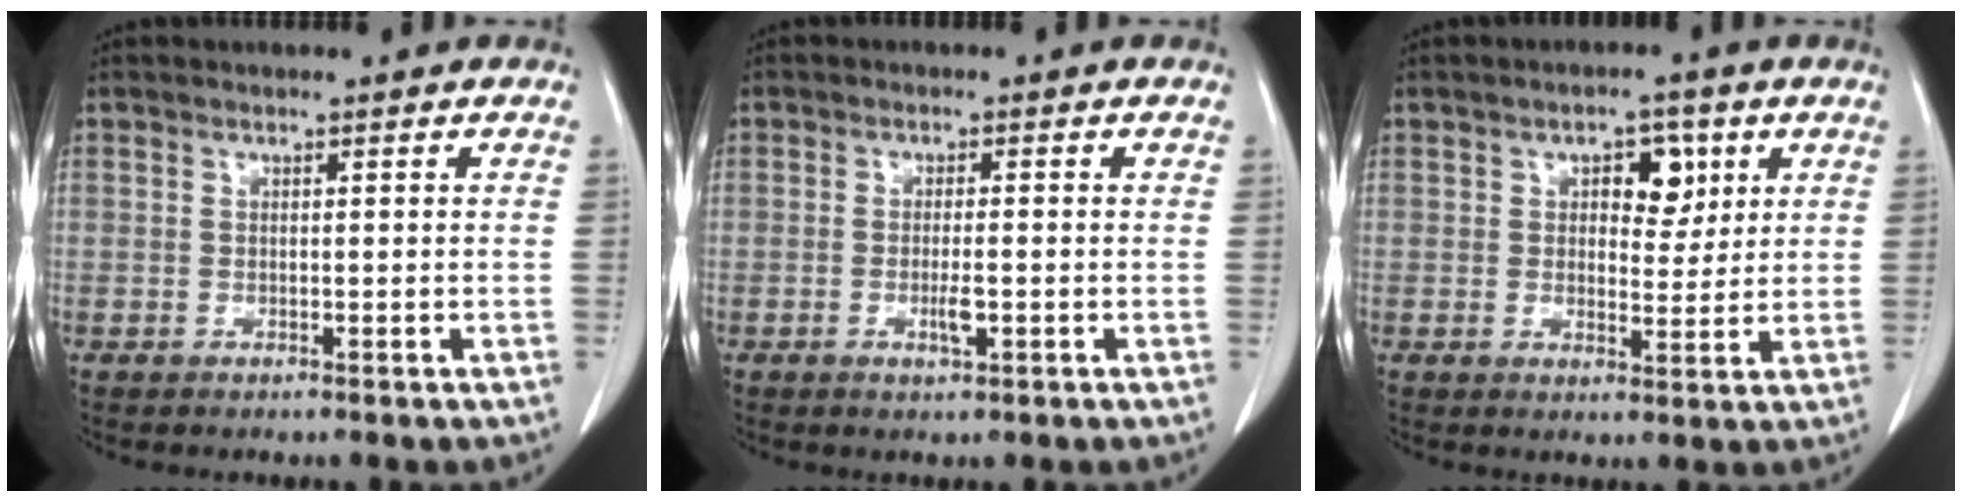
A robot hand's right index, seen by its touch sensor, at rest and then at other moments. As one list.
[{"total": 2.8, "force": [-0.9, 0.5, 2.6], "torque": [-0.050, -0.002, -0.013]}, {"total": 5.3, "force": [2.1, 2.9, 3.9], "torque": [-0.051, 0.008, 0.030]}]